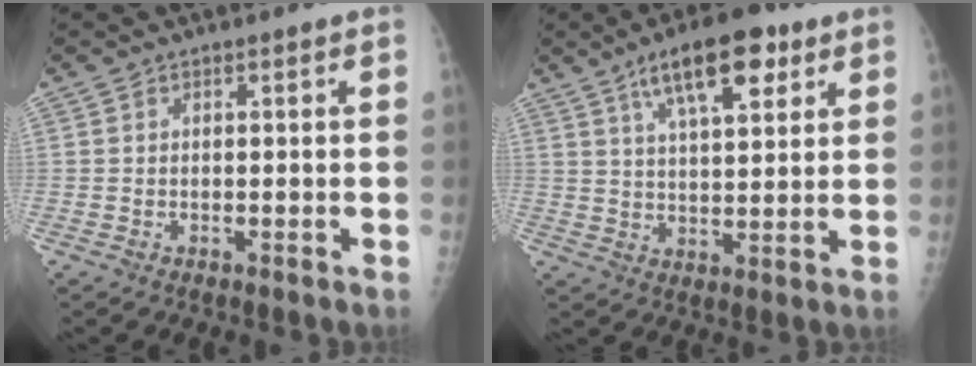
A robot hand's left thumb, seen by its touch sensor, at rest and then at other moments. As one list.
[{"total": 12.6, "force": [6.8, 4.7, 9.5], "torque": [-0.131, -0.020, 0.110]}]